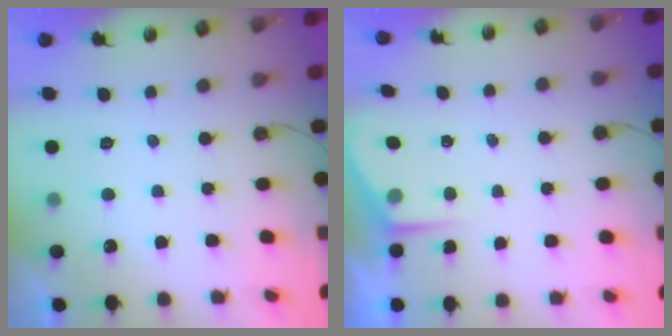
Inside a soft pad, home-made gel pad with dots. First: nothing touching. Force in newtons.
{"total": 2.7, "press": 2.7, "slide": 0.4}